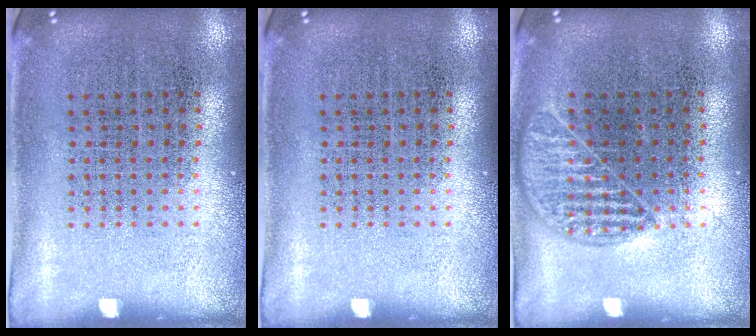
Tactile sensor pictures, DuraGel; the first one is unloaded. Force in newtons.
{"total": 0.0}
{"total": 1.1, "press": 1.0, "slide": 0.4}